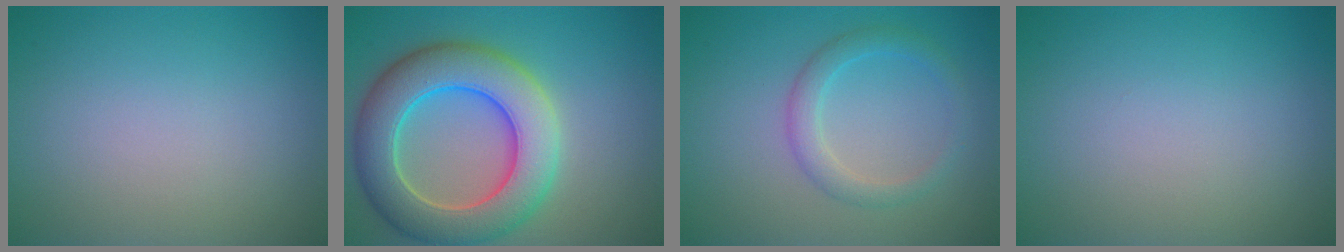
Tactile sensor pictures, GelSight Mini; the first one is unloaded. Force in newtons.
{"total": 9.2, "press": 9.2, "slide": 0.6}
{"total": 2.4, "press": 2.4, "slide": 0.1}
{"total": 0.0}